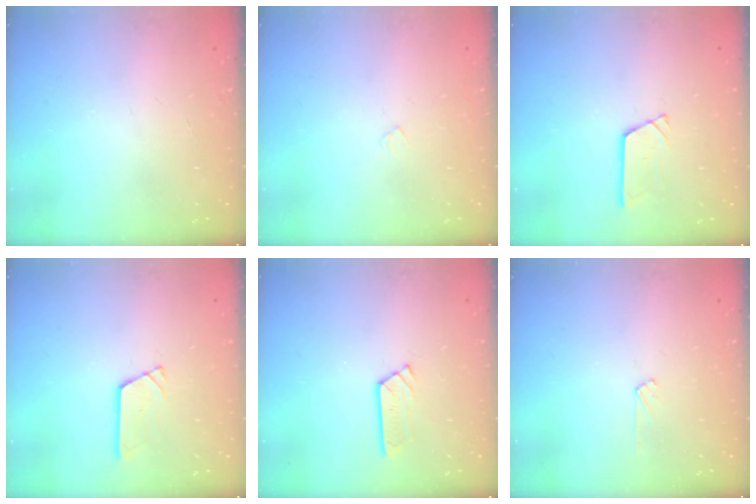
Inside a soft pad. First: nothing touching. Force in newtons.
{"total": 2.4, "press": 2.4, "slide": 0.3}
{"total": 3.0, "press": 3.0, "slide": 0.3}
{"total": 3.0, "press": 3.0, "slide": 0.3}
{"total": 3.8, "press": 3.8, "slide": 0.2}
{"total": 3.9, "press": 3.8, "slide": 0.5}